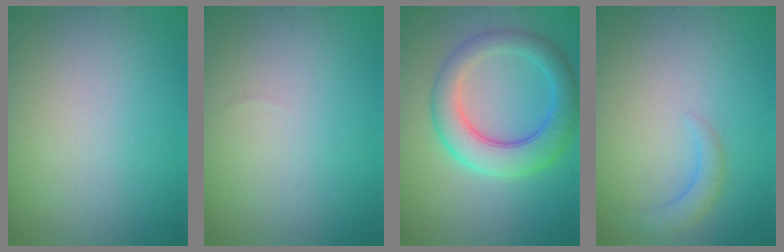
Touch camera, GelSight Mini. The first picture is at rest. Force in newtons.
{"total": 0.0}
{"total": 6.1, "press": 6.1, "slide": 0.1}
{"total": 1.8, "press": 1.8, "slide": 0.3}